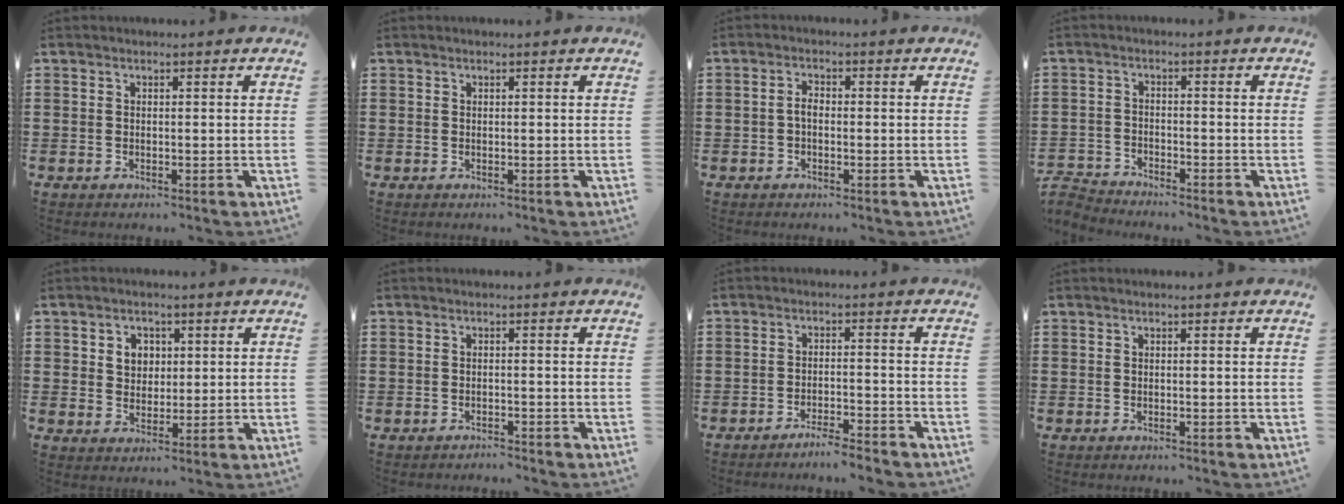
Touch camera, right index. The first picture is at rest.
{"total": 0.0}
{"total": 1.9, "force": [-0.5, 0.9, 1.6], "torque": [-0.038, -0.001, -0.012]}
{"total": 2.8, "force": [-2.8, 0.2, -0.1], "torque": [-0.013, -0.005, -0.063]}
{"total": 3.4, "force": [1.1, 3.0, 1.2], "torque": [-0.036, 0.012, 0.017]}
{"total": 1.1, "force": [-1.1, 0.0, -0.2], "torque": [0.000, 0.002, -0.025]}
{"total": 3.1, "force": [-3.0, -0.4, 0.7], "torque": [-0.014, 0.000, -0.060]}
{"total": 0.0}